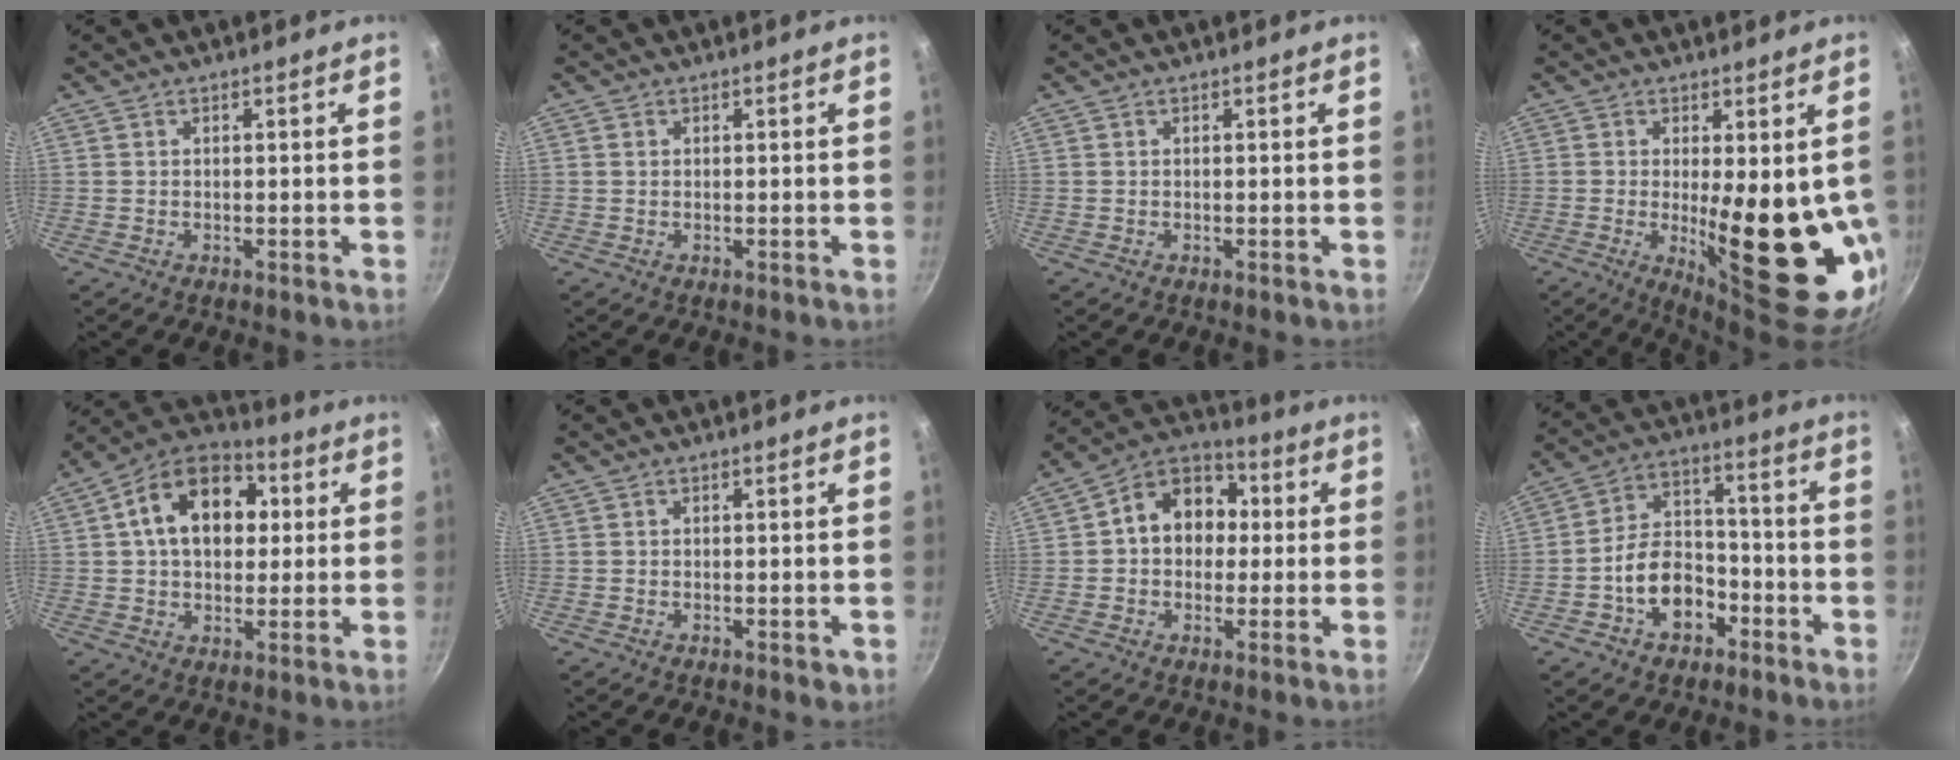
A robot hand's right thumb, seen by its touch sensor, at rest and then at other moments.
{"total": 0.8, "force": [0.2, 0.7, 0.3], "torque": [-0.005, 0.003, 0.002]}
{"total": 0.0}
{"total": 17.0, "force": [-1.4, 5.6, 15.9], "torque": [-0.205, -0.028, -0.003]}
{"total": 16.8, "force": [3.3, 11.6, 11.6], "torque": [-0.155, 0.023, 0.036]}
{"total": 1.2, "force": [-0.5, 0.8, 0.8], "torque": [-0.010, 0.001, -0.007]}
{"total": 12.7, "force": [1.0, 10.0, 7.7], "torque": [-0.073, 0.031, -0.005]}
{"total": 11.6, "force": [-4.9, 8.1, 6.7], "torque": [-0.080, 0.056, -0.085]}